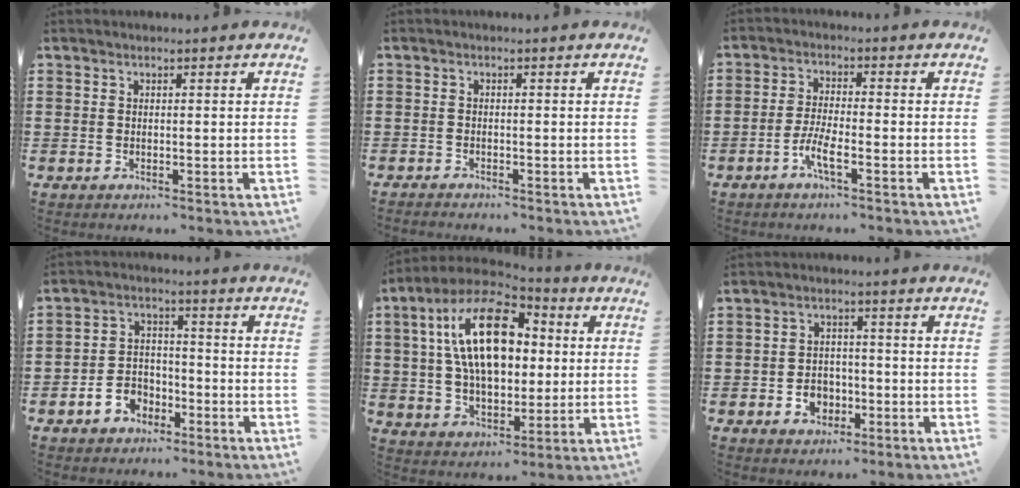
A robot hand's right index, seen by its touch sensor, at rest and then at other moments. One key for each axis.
{"total": 1.1, "fx": -1.1, "fy": 0.0, "fz": -0.1, "tx": 0.000, "ty": 0.000, "tz": -0.024}
{"total": 4.4, "fx": -2.4, "fy": 0.6, "fz": 3.6, "tx": -0.087, "ty": -0.009, "tz": -0.051}
{"total": 4.6, "fx": -2.9, "fy": 3.4, "fz": 1.2, "tx": -0.040, "ty": 0.011, "tz": -0.060}
{"total": 16.9, "fx": 3.6, "fy": 9.3, "fz": 13.6, "tx": -0.272, "ty": 0.011, "tz": 0.057}
{"total": 4.0, "fx": -1.5, "fy": 3.2, "fz": 1.8, "tx": -0.030, "ty": 0.003, "tz": -0.031}